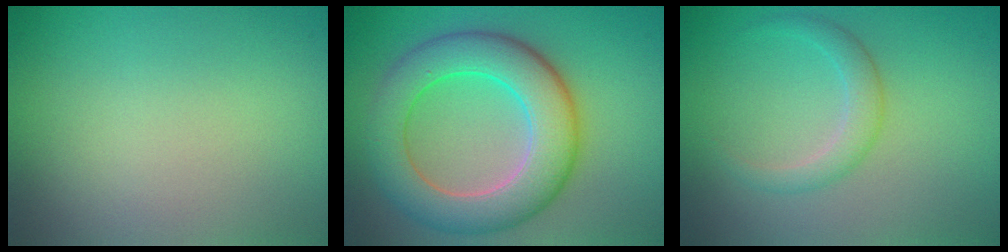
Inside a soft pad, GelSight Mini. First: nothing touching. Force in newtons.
{"total": 8.3, "press": 8.3, "slide": 0.2}
{"total": 2.1, "press": 2.1, "slide": 0.1}